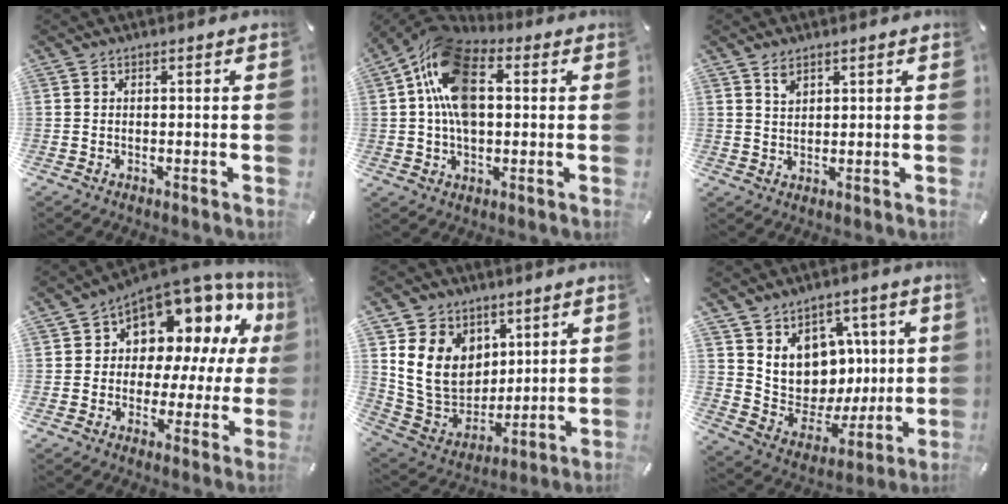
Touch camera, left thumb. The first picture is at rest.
{"total": 16.6, "force": [3.7, 11.3, 11.6], "torque": [-0.230, 0.007, 0.067]}
{"total": 2.6, "force": [1.9, 1.5, 1.0], "torque": [-0.015, -0.004, 0.034]}
{"total": 11.9, "force": [7.3, 7.7, 5.3], "torque": [-0.080, -0.080, 0.128]}
{"total": 15.0, "force": [4.3, 12.7, 6.7], "torque": [-0.147, -0.028, 0.088]}
{"total": 11.3, "force": [3.5, 10.4, 2.7], "torque": [-0.048, -0.044, 0.081]}